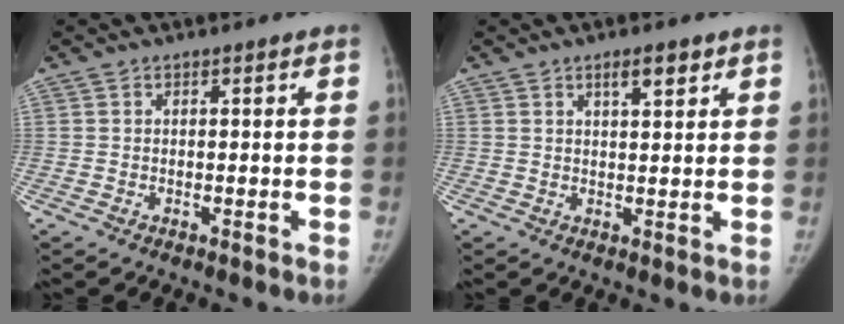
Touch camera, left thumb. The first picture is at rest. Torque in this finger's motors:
{"motor_torque": [0.01, -0.12, 0.65, -0.17, 0.12]}